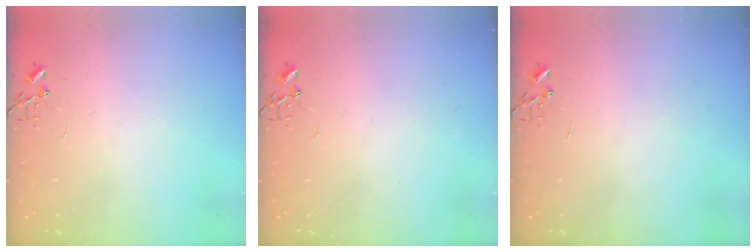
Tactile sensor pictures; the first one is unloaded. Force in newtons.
{"total": 0.0}
{"total": 0.0}